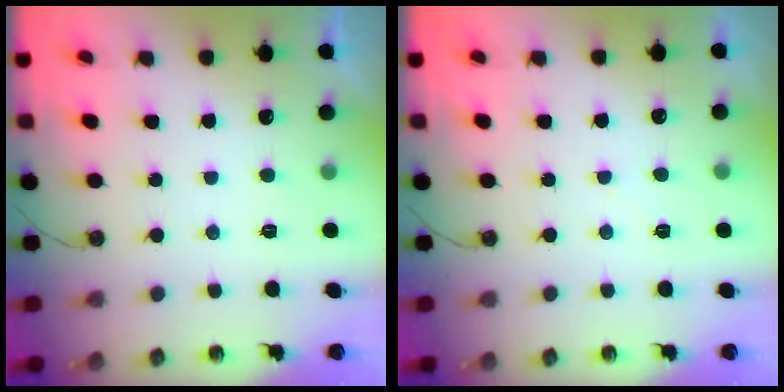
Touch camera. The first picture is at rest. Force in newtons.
{"total": 4.1, "press": 4.0, "slide": 0.8}